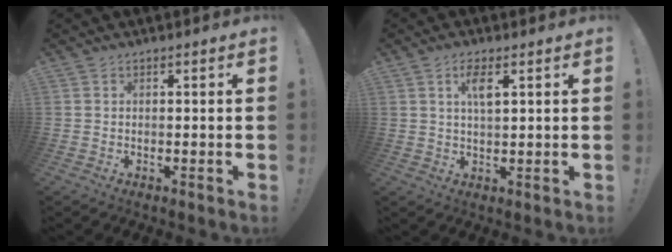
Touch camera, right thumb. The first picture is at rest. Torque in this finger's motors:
{"motor_torque": [0.05, 0.08, -0.03, 0.07, 0.06]}